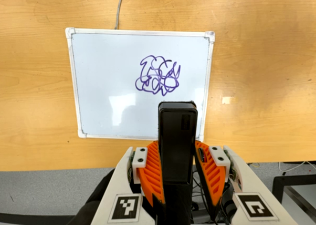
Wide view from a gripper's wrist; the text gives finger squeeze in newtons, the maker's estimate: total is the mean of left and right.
{"total": 4.1, "left": 2.6, "right": 5.6}